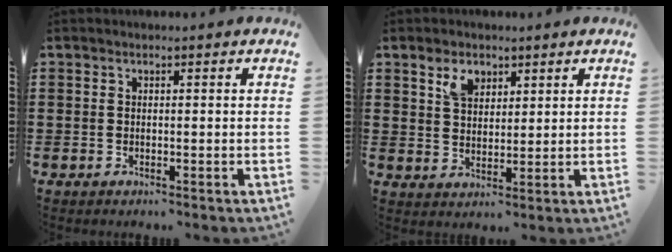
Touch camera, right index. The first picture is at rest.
{"total": 4.0, "force": [2.7, 2.3, 1.9], "torque": [-0.047, 0.004, 0.051]}